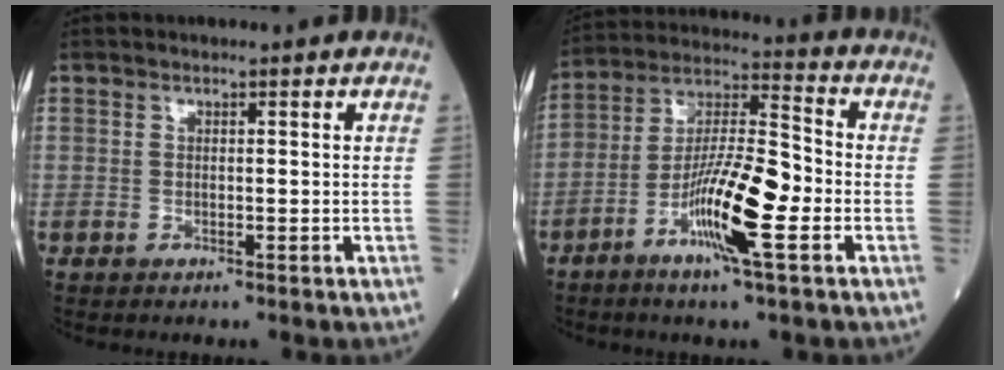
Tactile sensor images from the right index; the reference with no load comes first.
{"total": 13.3, "force": [-4.7, 1.5, 12.4], "torque": [-0.233, 0.002, -0.089]}